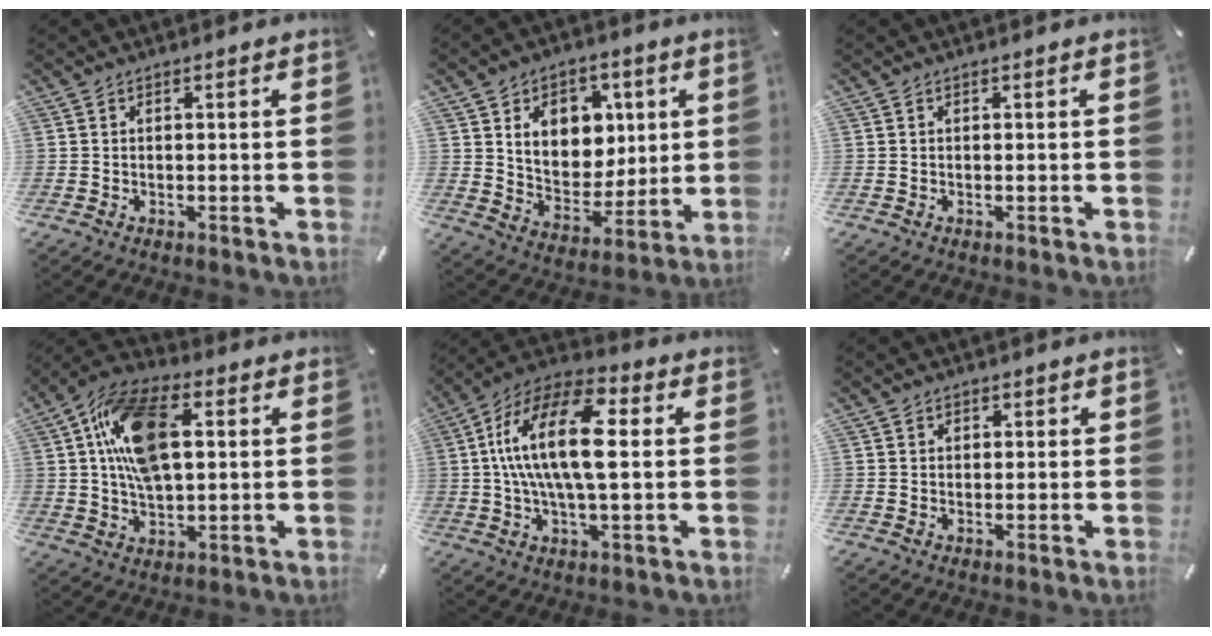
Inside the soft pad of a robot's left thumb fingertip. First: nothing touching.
{"total": 12.2, "force": [4.4, 9.9, 5.6], "torque": [-0.082, -0.021, 0.085]}
{"total": 0.0}
{"total": 17.0, "force": [4.1, 9.9, 13.2], "torque": [-0.256, 0.005, 0.072]}
{"total": 18.4, "force": [2.2, 8.3, 16.3], "torque": [-0.332, -0.001, 0.030]}
{"total": 1.4, "force": [0.7, 1.3, 0.2], "torque": [0.003, 0.001, 0.008]}